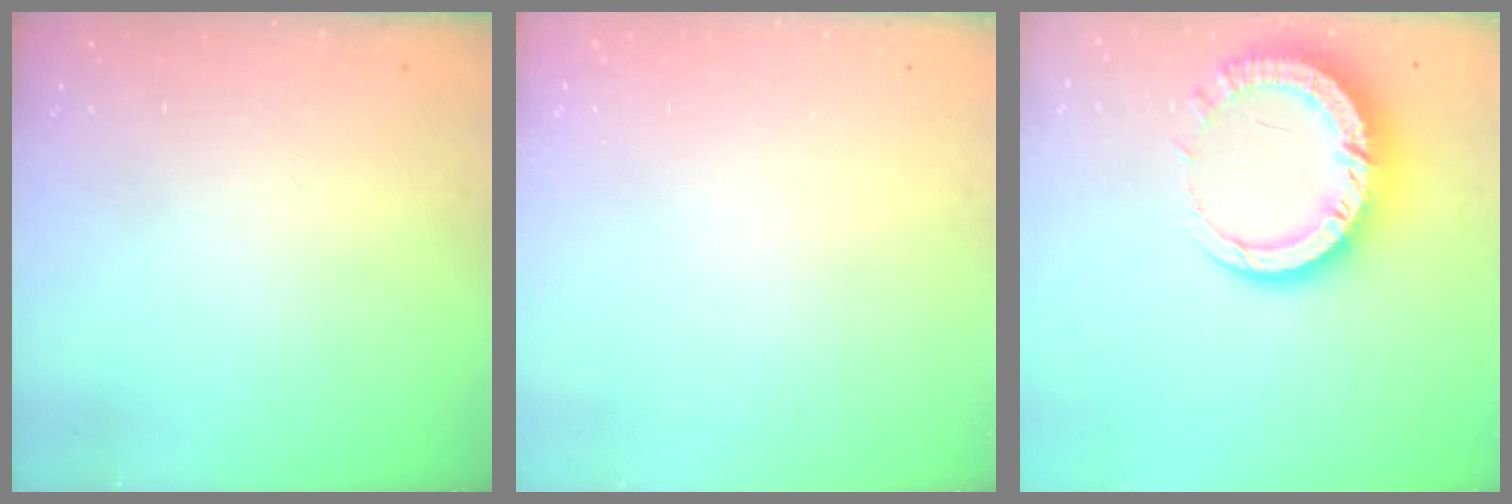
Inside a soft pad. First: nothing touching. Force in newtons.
{"total": 0.0}
{"total": 15.0, "press": 15.0, "slide": 1.4}